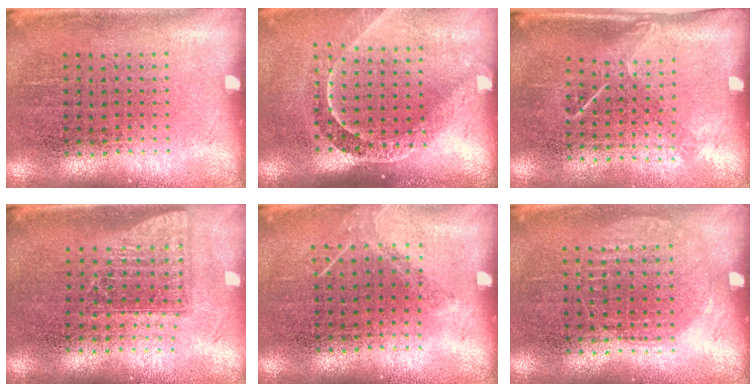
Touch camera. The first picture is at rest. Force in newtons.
{"total": 2.1, "press": 1.5, "slide": 1.5}
{"total": 1.3, "press": 1.0, "slide": 0.9}
{"total": 1.6, "press": 1.2, "slide": 1.0}
{"total": 1.0, "press": 0.9, "slide": 0.3}
{"total": 1.0, "press": 0.9, "slide": 0.4}